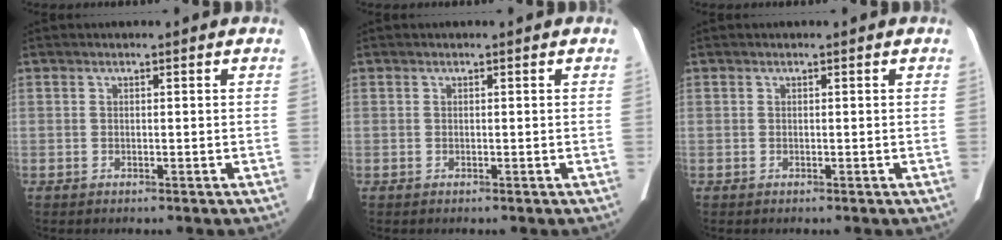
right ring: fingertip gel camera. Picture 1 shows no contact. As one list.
[{"total": 0.0}, {"total": 0.0}]